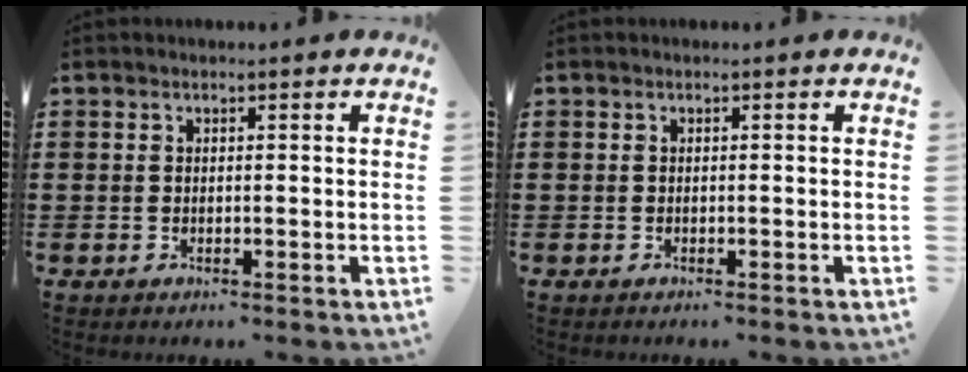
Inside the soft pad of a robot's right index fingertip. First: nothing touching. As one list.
[{"total": 0.0}]